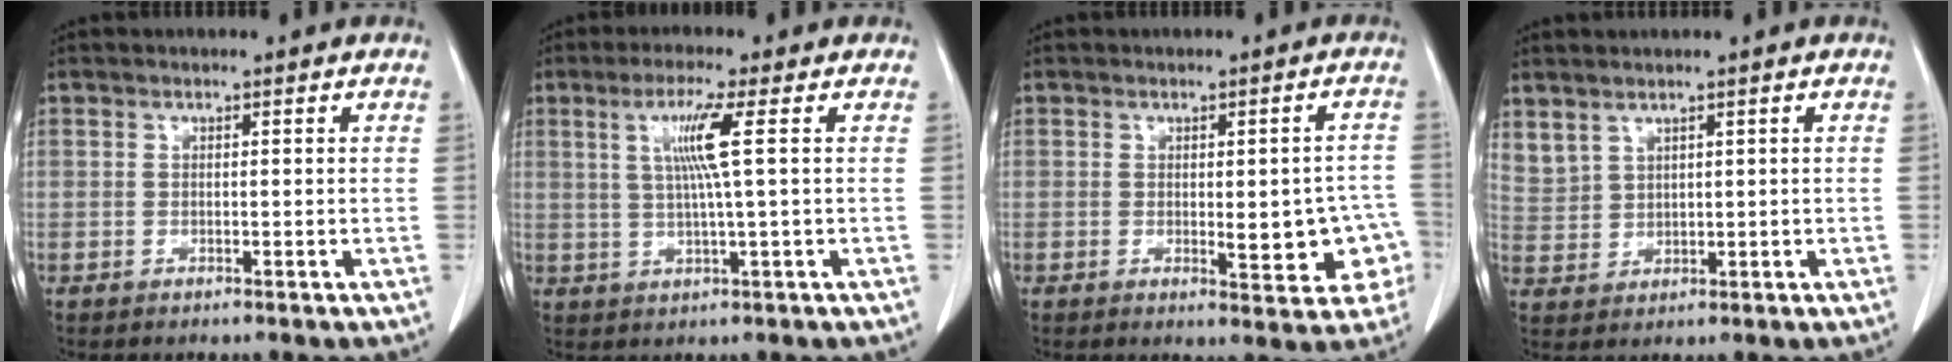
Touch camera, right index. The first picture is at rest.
{"total": 6.0, "force": [1.5, -1.0, 5.7], "torque": [-0.110, 0.001, 0.032]}
{"total": 8.2, "force": [-1.7, 2.8, 7.5], "torque": [-0.073, 0.012, -0.013]}
{"total": 4.4, "force": [3.4, 2.5, 1.3], "torque": [-0.033, 0.007, 0.087]}